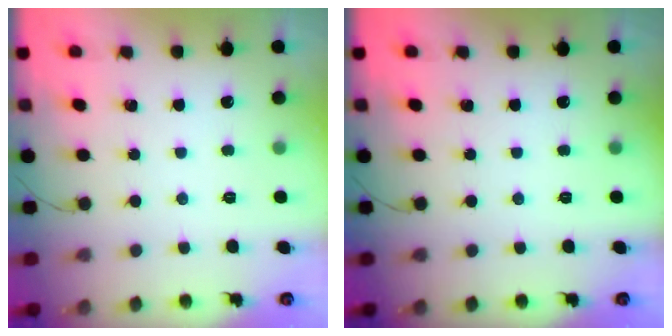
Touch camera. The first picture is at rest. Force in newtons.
{"total": 0.0}